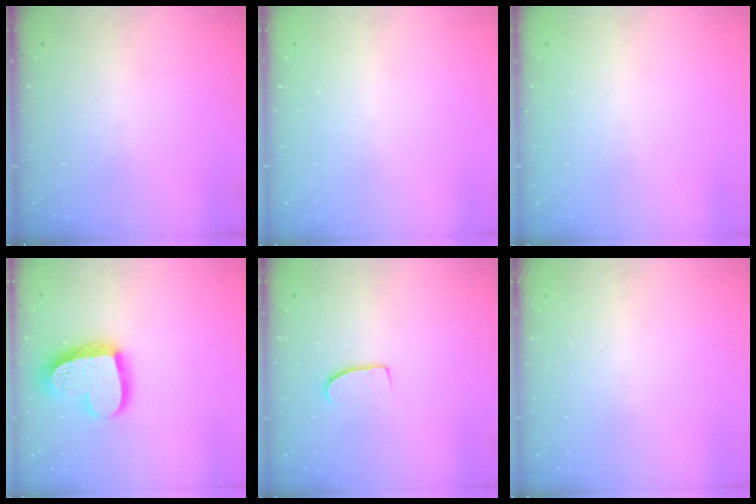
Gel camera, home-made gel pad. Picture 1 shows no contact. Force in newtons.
{"total": 0.0}
{"total": 0.0}
{"total": 18.9, "press": 18.8, "slide": 1.7}
{"total": 7.1, "press": 7.1, "slide": 0.5}
{"total": 0.0}